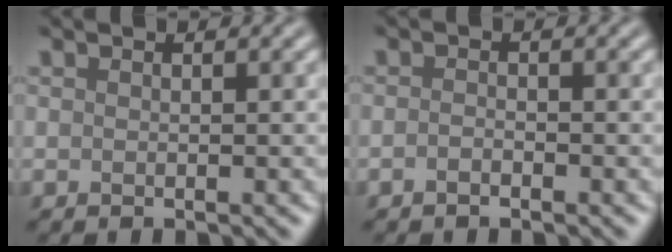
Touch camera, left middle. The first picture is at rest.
{"total": 0.8, "force": [-0.6, 0.3, 0.6], "torque": [-0.012, 0.000, -0.012]}